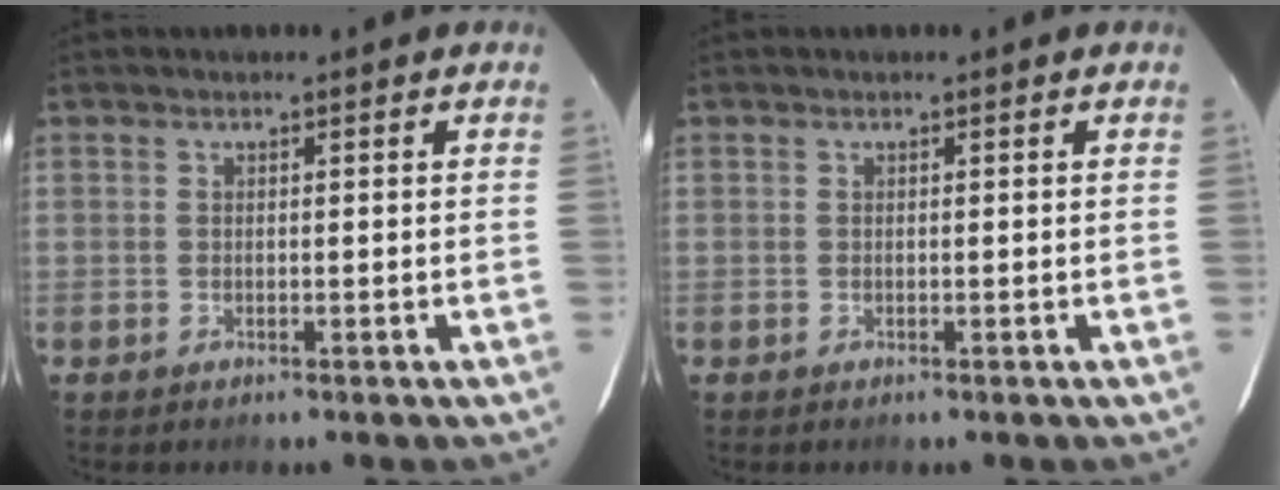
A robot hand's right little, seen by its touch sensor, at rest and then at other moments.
{"total": 0.0}